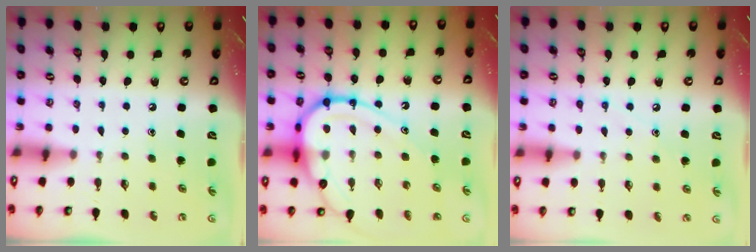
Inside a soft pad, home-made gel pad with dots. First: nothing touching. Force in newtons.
{"total": 18.4, "press": 18.3, "slide": 1.8}
{"total": 6.7, "press": 6.7, "slide": 0.8}